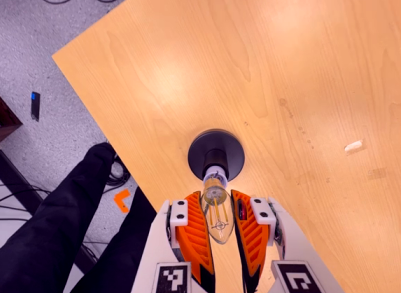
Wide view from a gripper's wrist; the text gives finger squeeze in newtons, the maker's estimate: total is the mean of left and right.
{"total": 20.9, "left": 24.8, "right": 17.0}